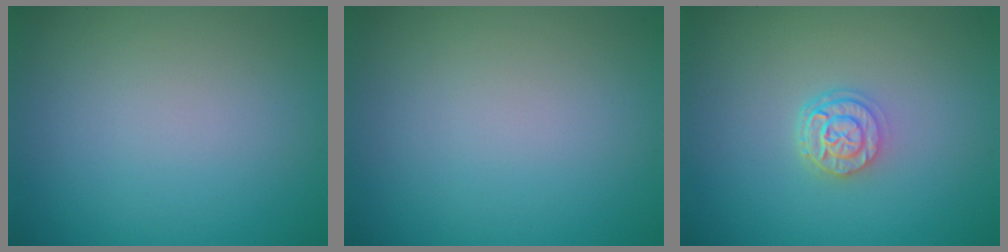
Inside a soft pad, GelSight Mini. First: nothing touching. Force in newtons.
{"total": 0.0}
{"total": 2.7, "press": 2.1, "slide": 1.7}